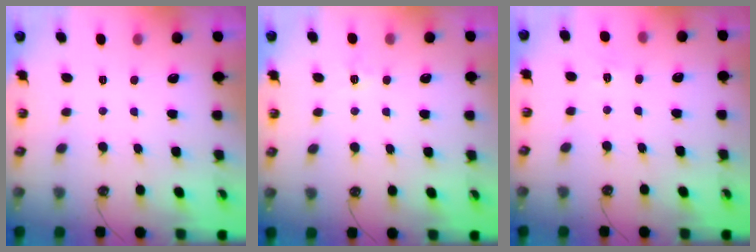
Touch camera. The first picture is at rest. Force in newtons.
{"total": 4.0, "press": 3.9, "slide": 0.4}
{"total": 4.1, "press": 4.1, "slide": 0.4}